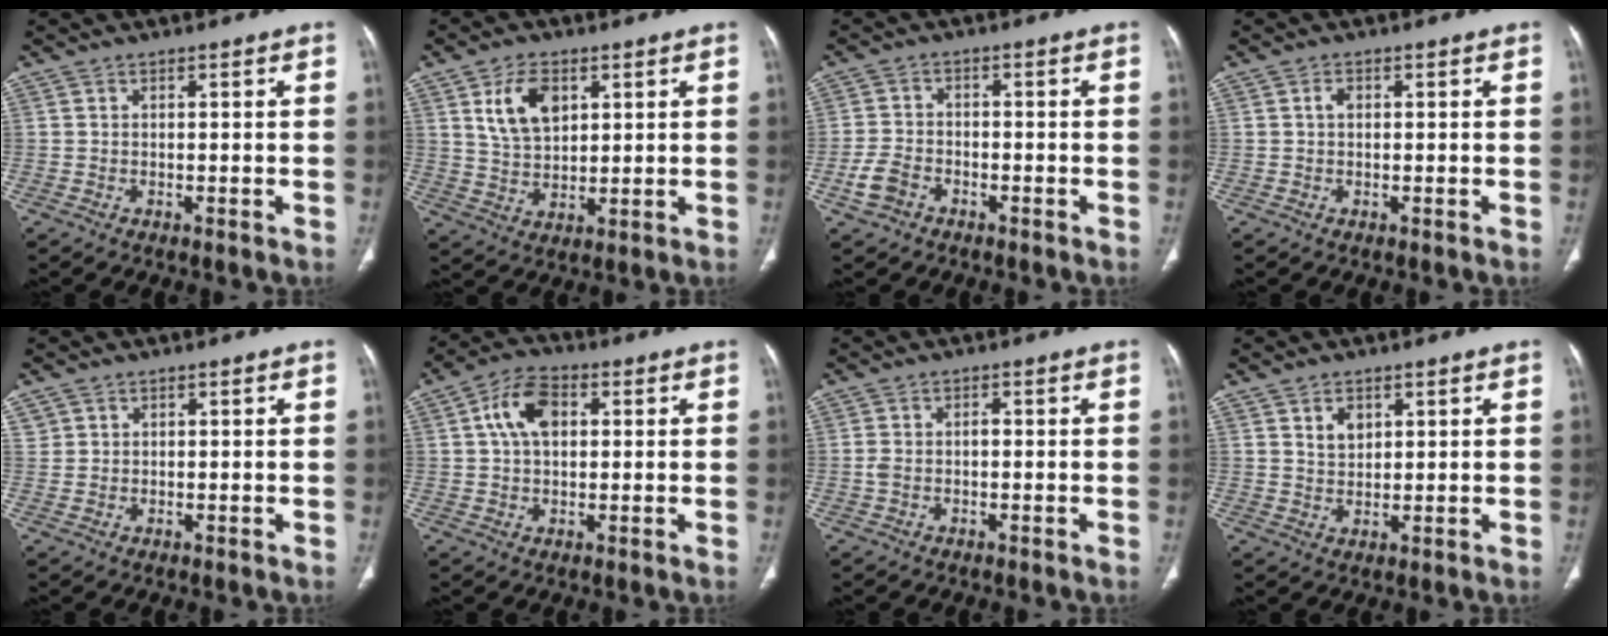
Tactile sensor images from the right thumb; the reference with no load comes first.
{"total": 8.8, "force": [3.6, 5.4, 5.9], "torque": [-0.091, -0.014, 0.074]}
{"total": 4.7, "force": [-2.5, 3.2, 2.4], "torque": [-0.050, 0.018, -0.046]}
{"total": 1.1, "force": [0.1, 0.7, 0.8], "torque": [-0.011, 0.002, -0.002]}
{"total": 1.5, "force": [0.6, 1.4, 0.1], "torque": [0.015, -0.001, 0.007]}
{"total": 8.4, "force": [2.0, 5.4, 6.2], "torque": [-0.106, 0.013, 0.030]}
{"total": 2.2, "force": [-0.3, 1.3, 1.7], "torque": [-0.044, 0.010, -0.007]}
{"total": 3.5, "force": [1.7, 2.3, 2.0], "torque": [-0.023, -0.014, 0.036]}